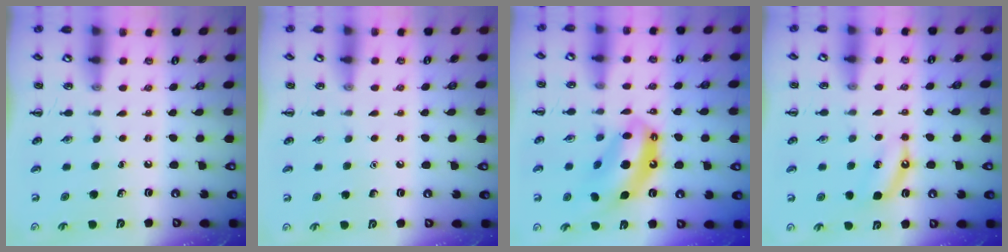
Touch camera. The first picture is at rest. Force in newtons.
{"total": 1.6, "press": 1.6, "slide": 0.1}
{"total": 12.5, "press": 12.0, "slide": 3.5}
{"total": 5.7, "press": 5.4, "slide": 1.6}